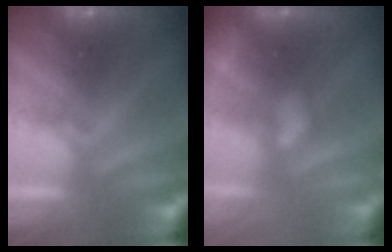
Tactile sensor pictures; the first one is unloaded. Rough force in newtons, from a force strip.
{"total": 2.9}